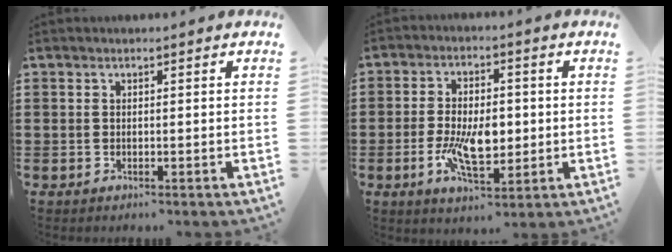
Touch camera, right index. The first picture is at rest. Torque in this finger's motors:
{"motor_torque": [2.14, 0.00, 0.51, 0.10]}